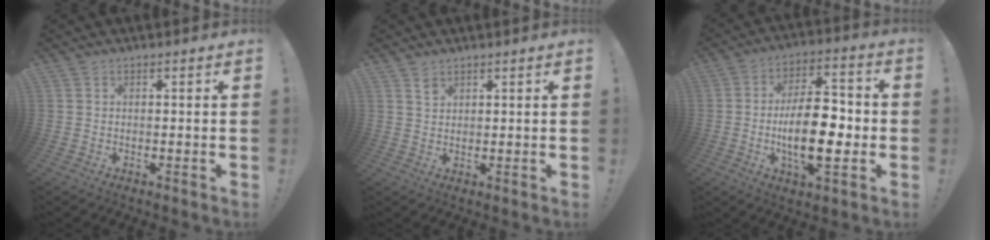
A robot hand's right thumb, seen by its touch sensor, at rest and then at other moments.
{"total": 2.0, "force": [1.6, 1.1, 0.6], "torque": [-0.002, -0.009, 0.028]}
{"total": 17.0, "force": [-2.9, 7.3, 15.1], "torque": [-0.251, -0.001, -0.055]}